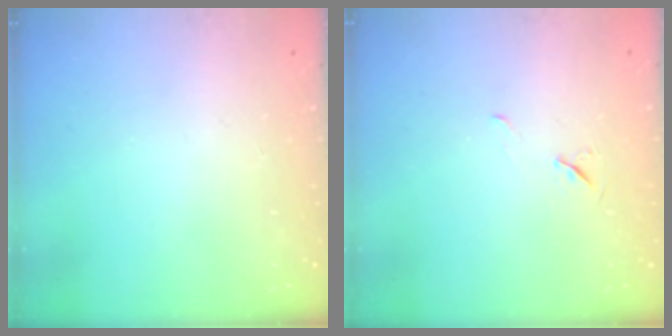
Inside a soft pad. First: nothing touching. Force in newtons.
{"total": 4.9, "press": 4.4, "slide": 2.2}